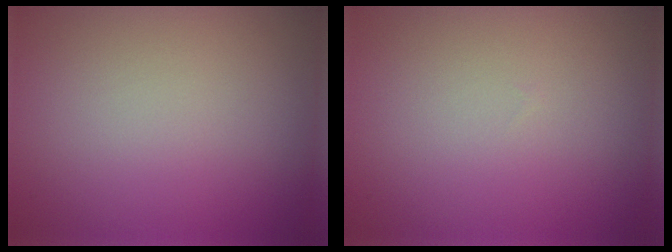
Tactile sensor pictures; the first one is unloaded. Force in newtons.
{"total": 0.0}